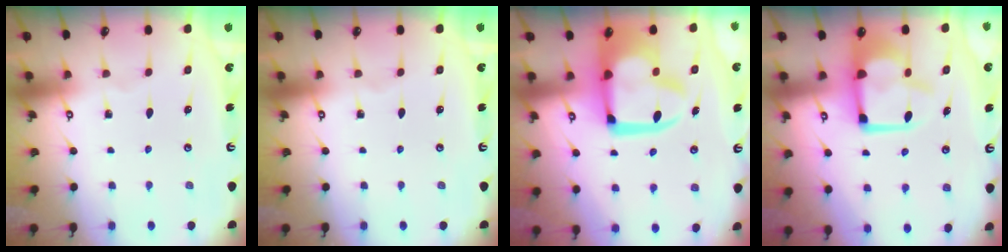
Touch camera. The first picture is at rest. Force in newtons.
{"total": 0.0}
{"total": 14.9, "press": 14.8, "slide": 1.6}
{"total": 6.3, "press": 6.3, "slide": 1.0}